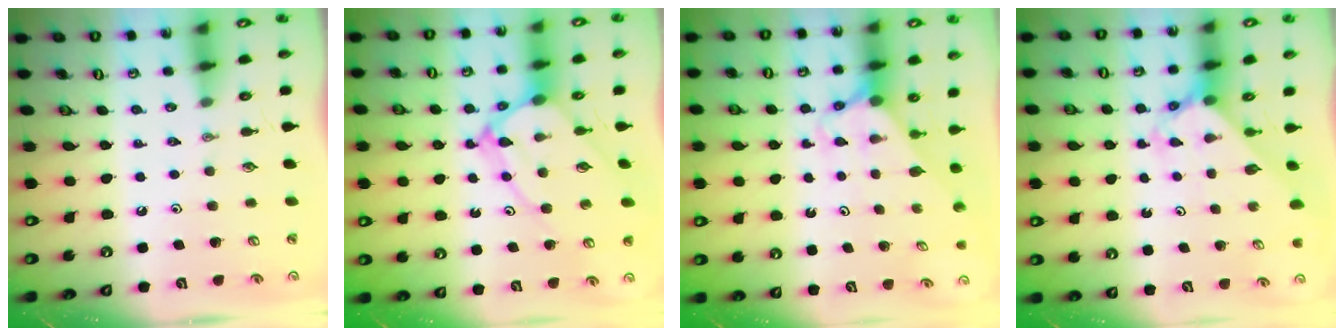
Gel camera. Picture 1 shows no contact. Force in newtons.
{"total": 11.0, "press": 10.9, "slide": 1.1}
{"total": 2.6, "press": 2.6, "slide": 0.2}
{"total": 2.7, "press": 2.7, "slide": 0.2}